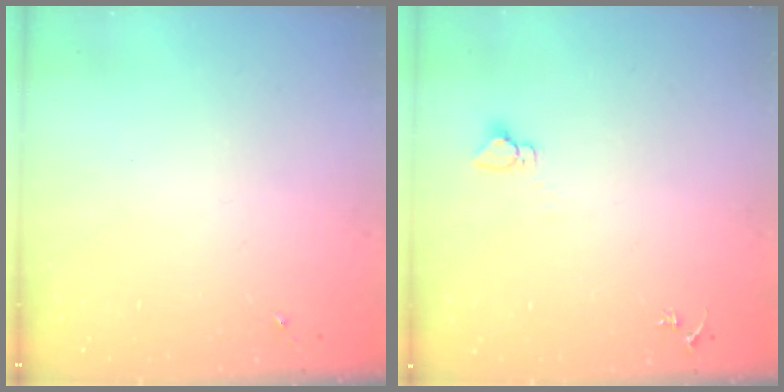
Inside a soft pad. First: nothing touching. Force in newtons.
{"total": 2.9, "press": 2.9, "slide": 0.1}